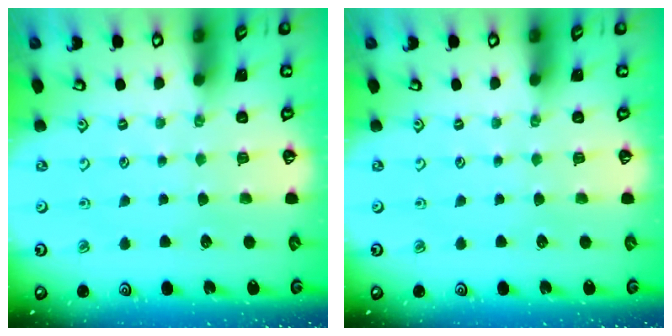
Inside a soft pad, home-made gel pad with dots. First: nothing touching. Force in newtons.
{"total": 0.0}